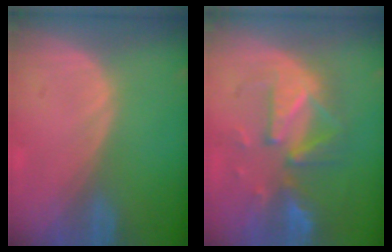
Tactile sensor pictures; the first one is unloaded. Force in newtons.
{"total": 10.0, "press": 8.9, "slide": 4.5}